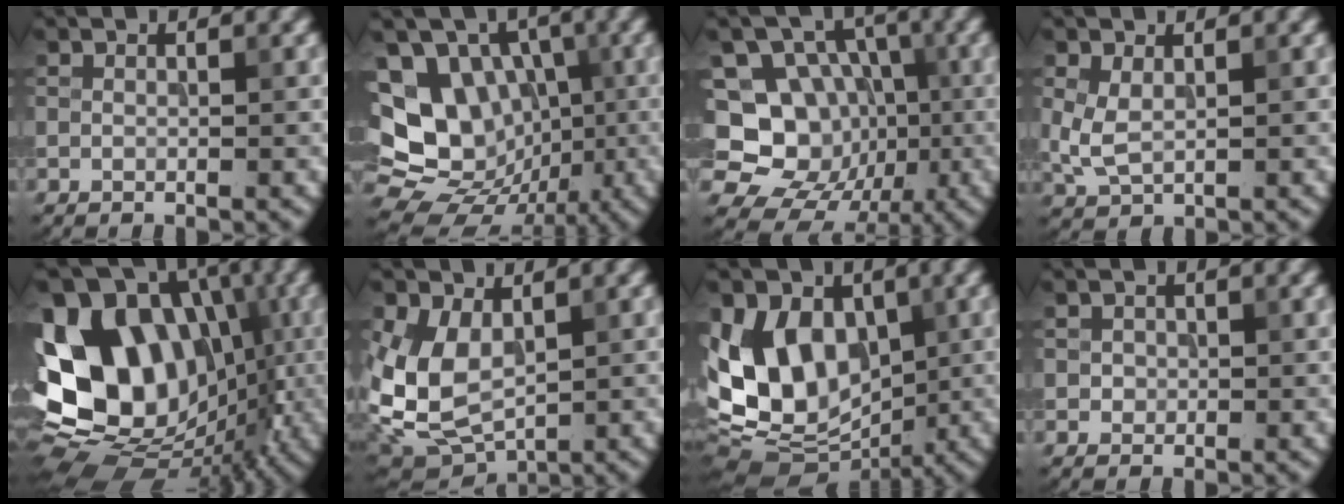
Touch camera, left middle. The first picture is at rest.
{"total": 15.1, "force": [0.0, 12.4, 8.6], "torque": [-0.141, 0.016, -0.012]}
{"total": 14.4, "force": [-1.8, 12.9, 6.2], "torque": [-0.120, 0.029, -0.040]}
{"total": 2.5, "force": [0.3, 1.5, 2.0], "torque": [-0.052, -0.002, 0.012]}
{"total": 16.7, "force": [0.9, 12.5, 10.9], "torque": [-0.190, 0.031, 0.005]}
{"total": 6.3, "force": [1.0, 4.0, 4.7], "torque": [-0.107, -0.007, 0.019]}
{"total": 13.8, "force": [-0.1, 10.1, 9.3], "torque": [-0.152, 0.012, -0.004]}
{"total": 0.8, "force": [0.0, 0.8, 0.2], "torque": [0.001, -0.003, 0.002]}